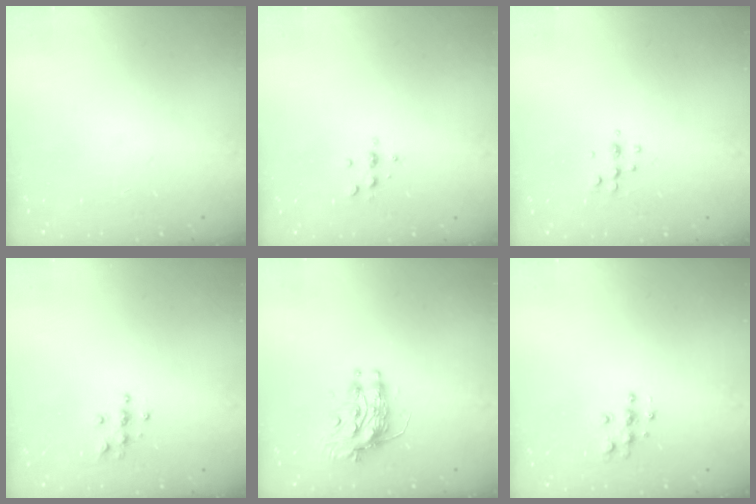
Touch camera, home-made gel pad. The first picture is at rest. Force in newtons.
{"total": 3.9, "press": 3.9, "slide": 0.6}
{"total": 4.5, "press": 4.3, "slide": 1.2}
{"total": 3.7, "press": 3.7, "slide": 0.4}
{"total": 9.2, "press": 9.2, "slide": 0.7}
{"total": 5.1, "press": 5.1, "slide": 0.3}